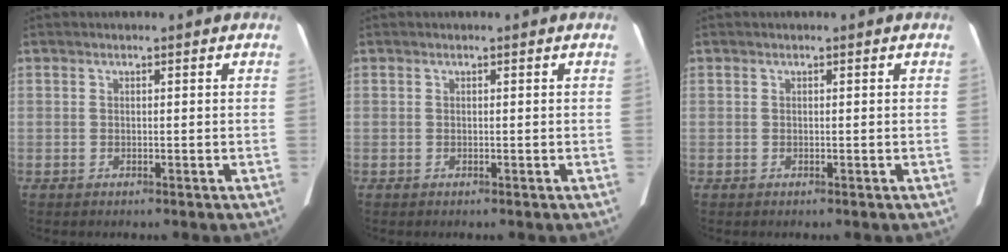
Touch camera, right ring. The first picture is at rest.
{"total": 0.0}
{"total": 0.0}